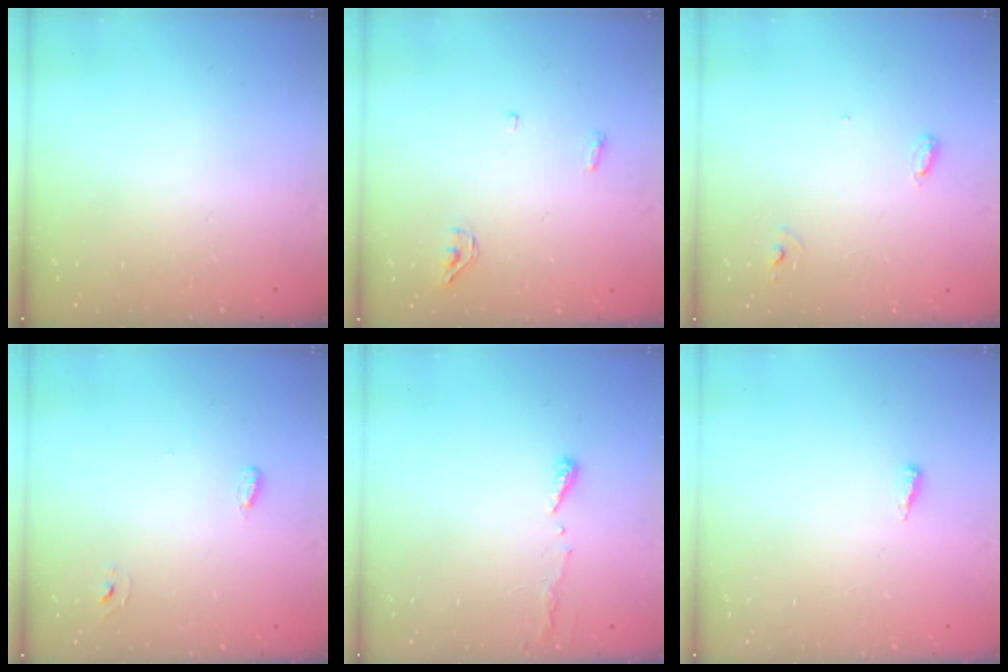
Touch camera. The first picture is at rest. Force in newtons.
{"total": 3.2, "press": 3.0, "slide": 1.2}
{"total": 5.0, "press": 5.0, "slide": 0.4}
{"total": 2.6, "press": 2.5, "slide": 0.6}
{"total": 3.5, "press": 3.4, "slide": 0.3}
{"total": 3.9, "press": 3.6, "slide": 1.5}